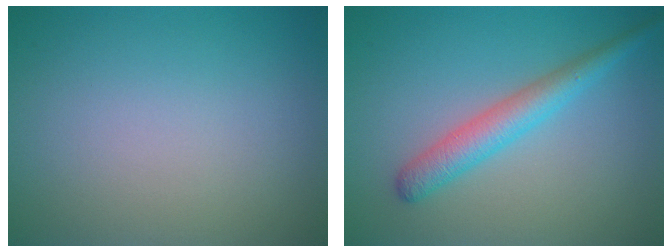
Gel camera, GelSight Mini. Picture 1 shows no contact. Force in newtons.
{"total": 3.4, "press": 3.4, "slide": 0.1}